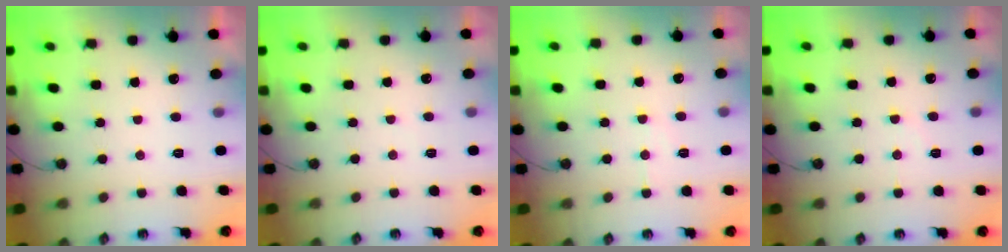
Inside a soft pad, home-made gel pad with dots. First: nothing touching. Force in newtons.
{"total": 1.9, "press": 1.9, "slide": 0.3}
{"total": 5.5, "press": 5.5, "slide": 0.2}
{"total": 5.1, "press": 5.0, "slide": 0.9}